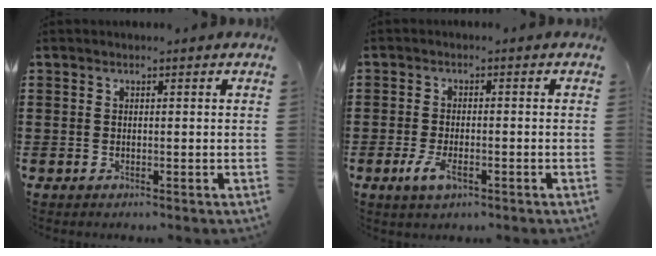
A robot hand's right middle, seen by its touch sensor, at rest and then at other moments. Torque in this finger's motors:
{"motor_torque": [-0.16, 0.11, 0.07, 0.07]}